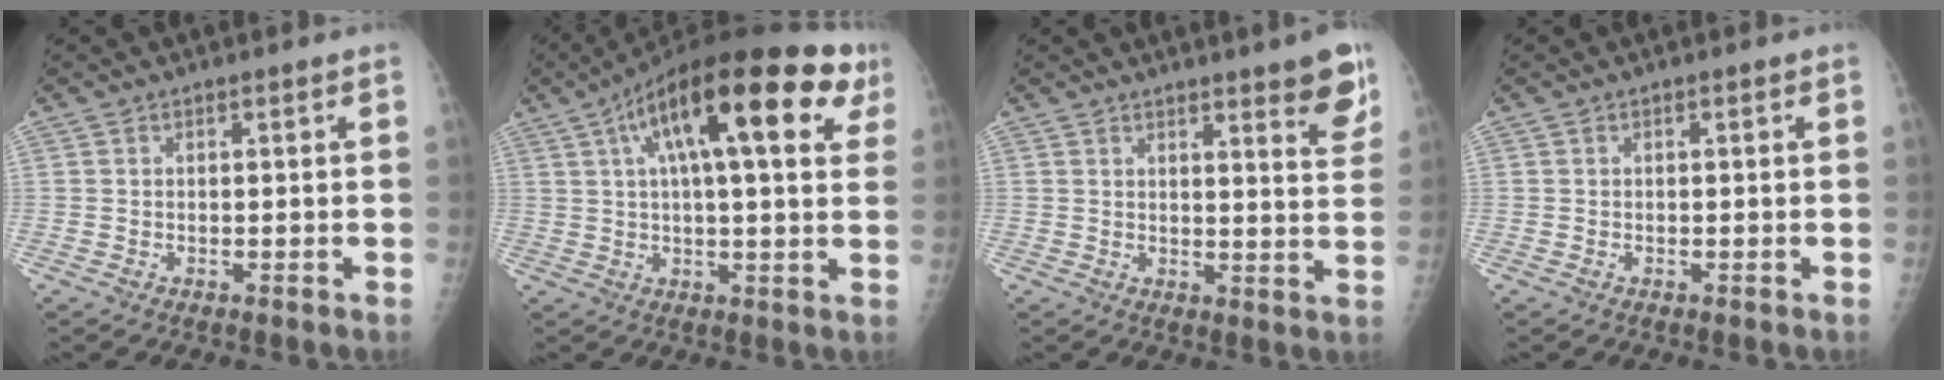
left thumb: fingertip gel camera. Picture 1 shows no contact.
{"total": 24.1, "force": [10.0, 8.0, 20.4], "torque": [-0.299, 0.025, 0.143]}
{"total": 8.0, "force": [5.0, 1.4, 6.0], "torque": [-0.057, -0.030, 0.062]}
{"total": 0.0}